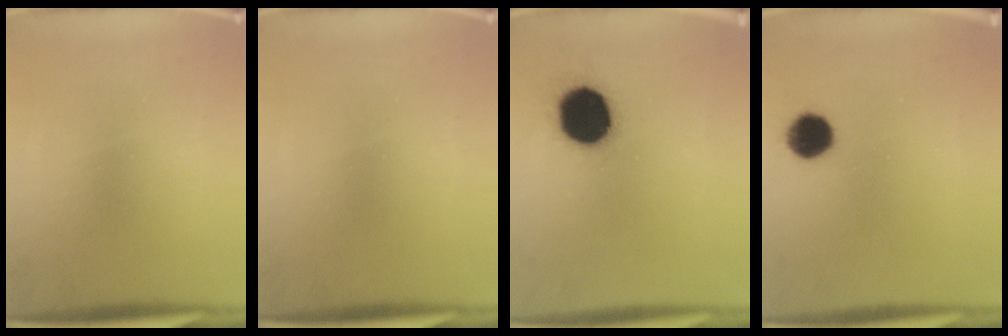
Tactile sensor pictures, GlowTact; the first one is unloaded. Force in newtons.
{"total": 0.0}
{"total": 16.4}
{"total": 7.0}